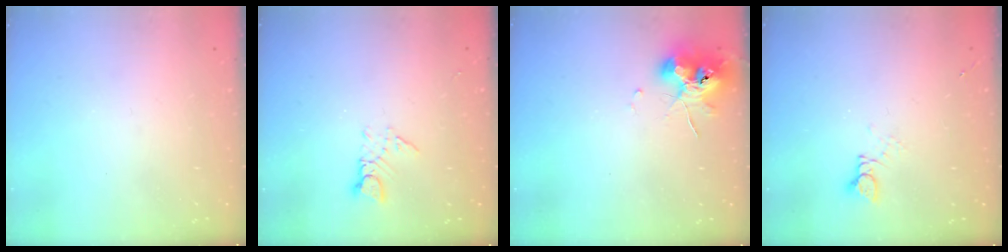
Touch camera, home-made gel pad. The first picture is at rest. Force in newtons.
{"total": 3.0, "press": 3.0, "slide": 0.3}
{"total": 9.5, "press": 9.4, "slide": 0.9}
{"total": 2.4, "press": 2.4, "slide": 0.2}